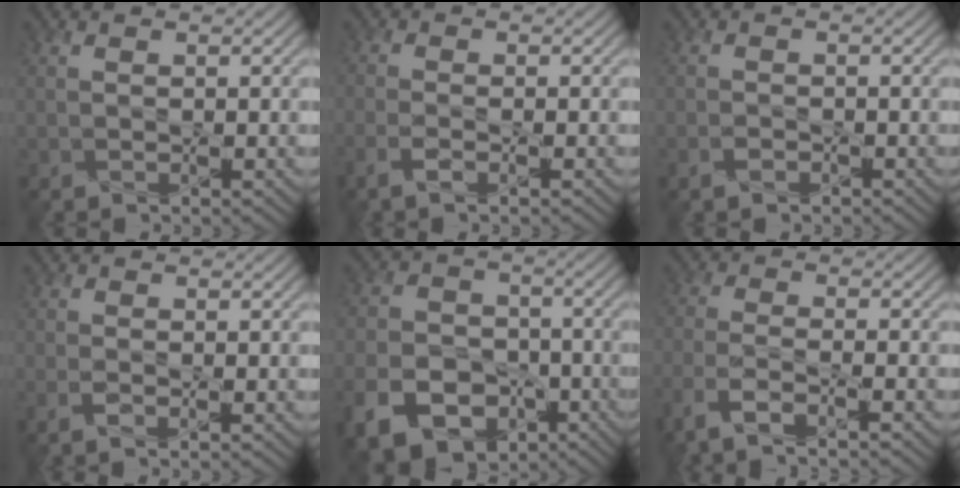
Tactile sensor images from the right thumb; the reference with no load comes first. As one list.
[{"total": 3.1, "force": [-1.8, 0.9, 2.4], "torque": [-0.056, -0.004, -0.043]}, {"total": 1.5, "force": [-1.0, 0.7, 0.8], "torque": [-0.018, -0.002, -0.020]}, {"total": 2.0, "force": [-0.9, 0.6, 1.6], "torque": [-0.040, -0.002, -0.022]}, {"total": 12.2, "force": [-6.4, 8.5, 6.0], "torque": [-0.144, -0.037, -0.119]}, {"total": 6.6, "force": [-4.5, 1.8, 4.5], "torque": [-0.102, -0.010, -0.097]}]